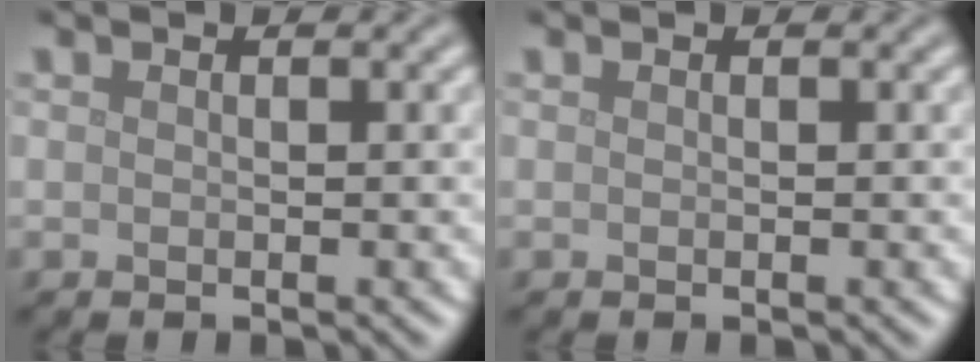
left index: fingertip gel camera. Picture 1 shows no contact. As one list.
[{"total": 0.0}]